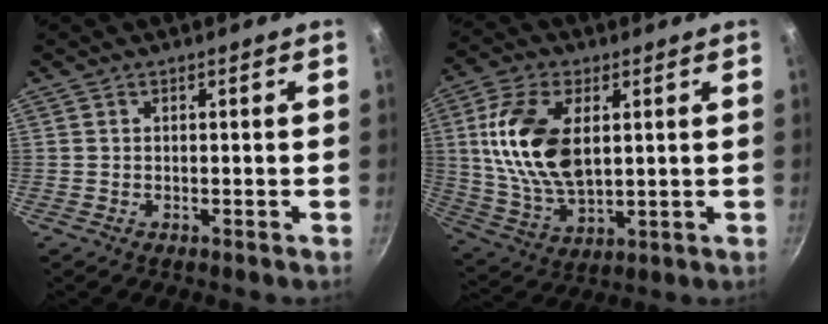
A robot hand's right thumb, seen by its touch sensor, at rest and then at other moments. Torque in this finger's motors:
{"motor_torque": [0.75, 0.86, 1.61, 0.15, 0.61]}